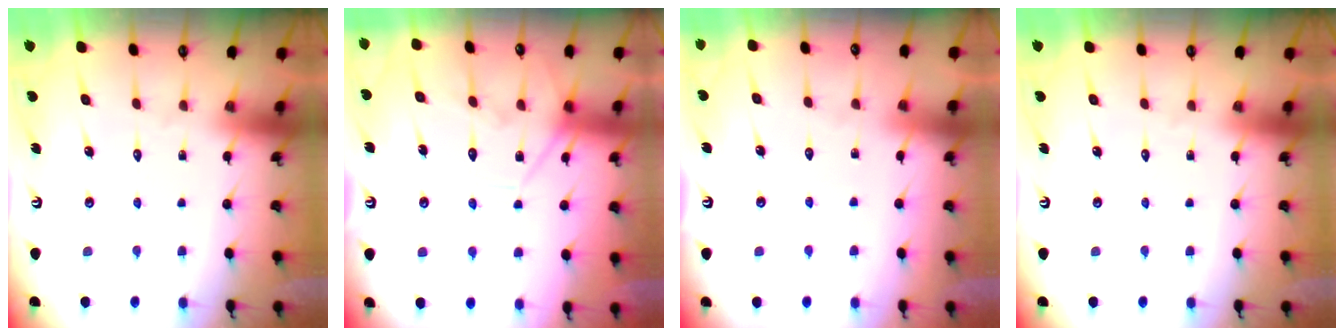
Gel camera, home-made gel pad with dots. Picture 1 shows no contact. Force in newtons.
{"total": 11.2, "press": 11.1, "slide": 0.8}
{"total": 1.6, "press": 1.6, "slide": 0.3}
{"total": 0.0}